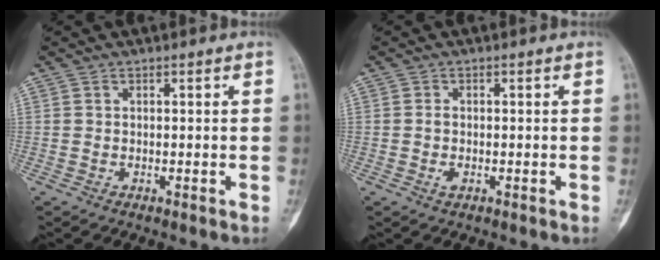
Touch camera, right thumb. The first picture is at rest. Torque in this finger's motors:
{"motor_torque": [0.09, 0.33, 0.00, -0.66, 0.00]}